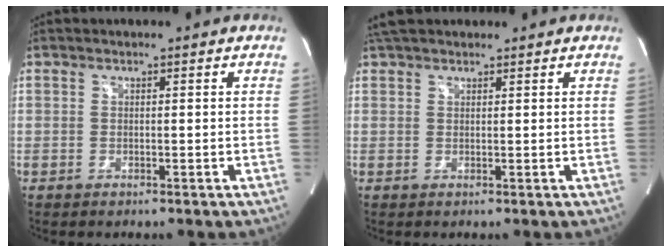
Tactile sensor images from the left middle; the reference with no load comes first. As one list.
[{"total": 4.8, "force": [4.1, 1.7, 1.8], "torque": [-0.028, 0.036, 0.071]}]